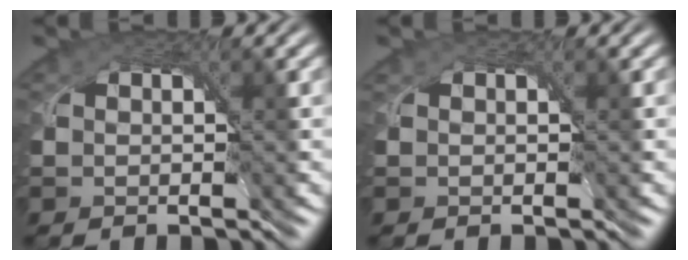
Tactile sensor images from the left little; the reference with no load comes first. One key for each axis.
{"total": 0.0}